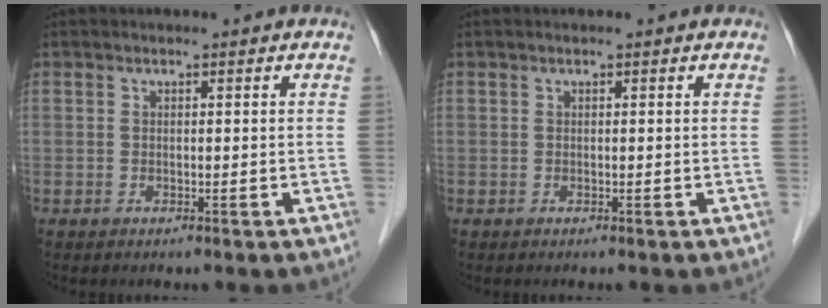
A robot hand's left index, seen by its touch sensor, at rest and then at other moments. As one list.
[{"total": 0.0}]